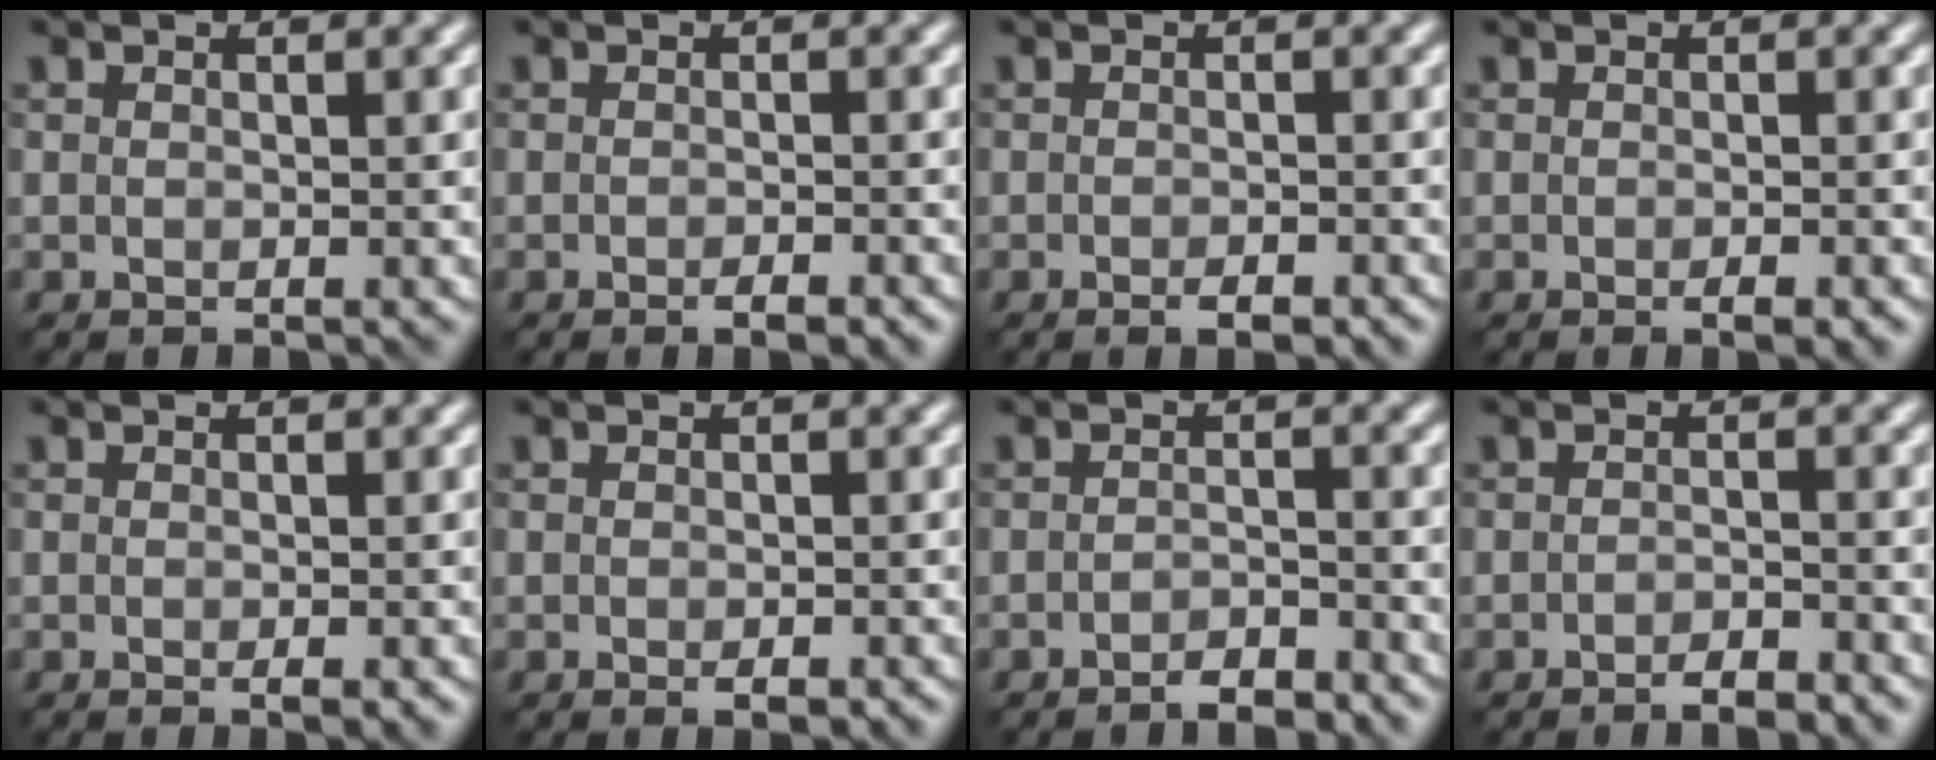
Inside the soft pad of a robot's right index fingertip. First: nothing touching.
{"total": 1.6, "force": [-0.9, 0.3, 1.2], "torque": [-0.015, -0.003, -0.013]}
{"total": 1.7, "force": [-1.0, 0.5, 1.2], "torque": [-0.017, -0.003, -0.013]}
{"total": 1.3, "force": [-0.7, 0.2, 1.1], "torque": [-0.013, -0.005, -0.009]}
{"total": 1.0, "force": [-0.4, 0.1, 1.0], "torque": [-0.013, -0.005, -0.005]}
{"total": 1.4, "force": [-0.7, 0.4, 1.1], "torque": [-0.015, -0.005, -0.007]}
{"total": 2.1, "force": [-1.8, 0.5, 1.0], "torque": [-0.014, 0.003, -0.032]}
{"total": 1.8, "force": [-1.4, 0.3, 1.0], "torque": [-0.012, 0.001, -0.024]}